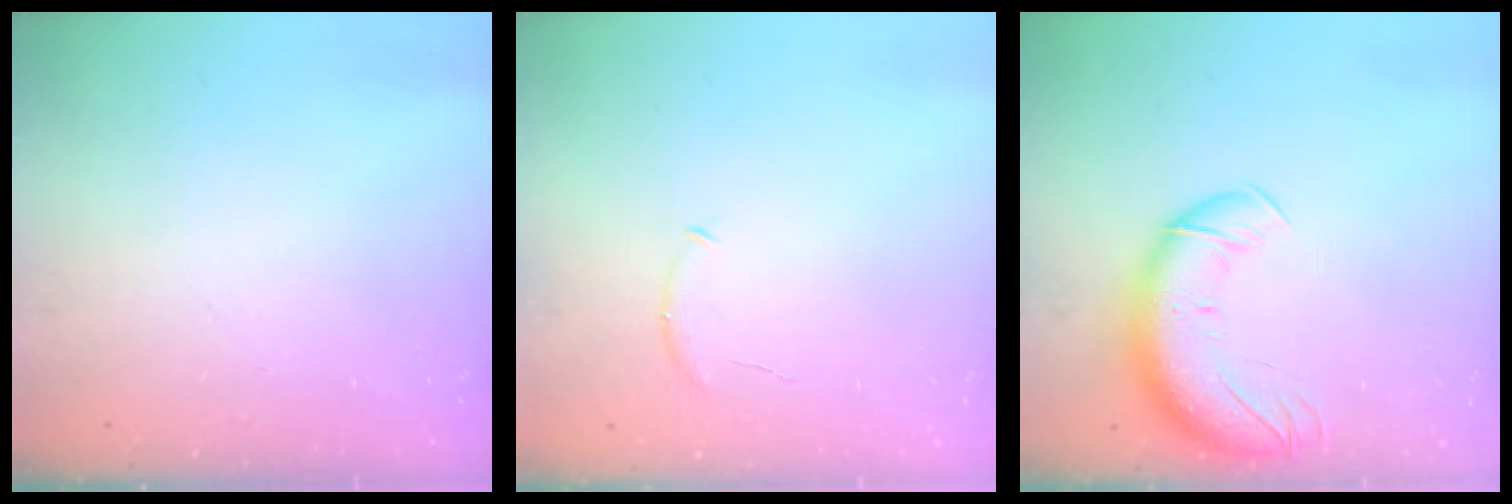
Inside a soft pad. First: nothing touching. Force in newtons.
{"total": 5.8, "press": 5.7, "slide": 1.2}
{"total": 13.4, "press": 13.0, "slide": 3.3}